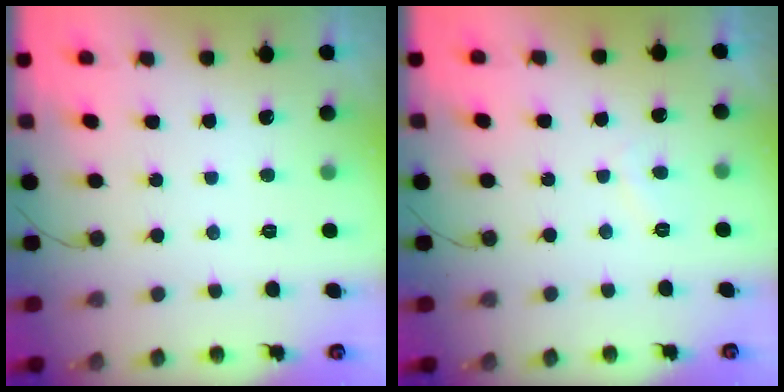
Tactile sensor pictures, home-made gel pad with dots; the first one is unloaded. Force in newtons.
{"total": 1.2, "press": 1.1, "slide": 0.5}